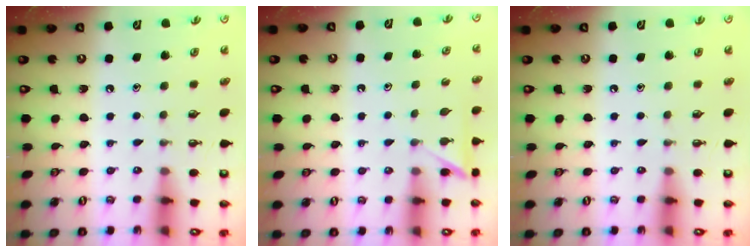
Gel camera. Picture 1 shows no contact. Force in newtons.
{"total": 4.0, "press": 4.0, "slide": 0.5}
{"total": 0.0}